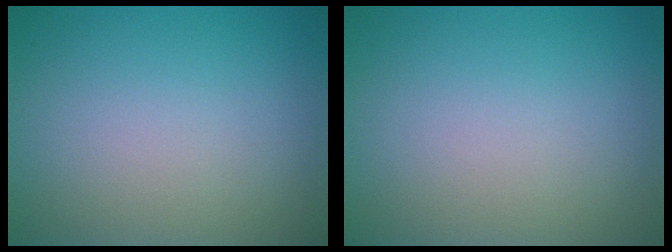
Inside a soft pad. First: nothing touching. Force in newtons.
{"total": 0.0}